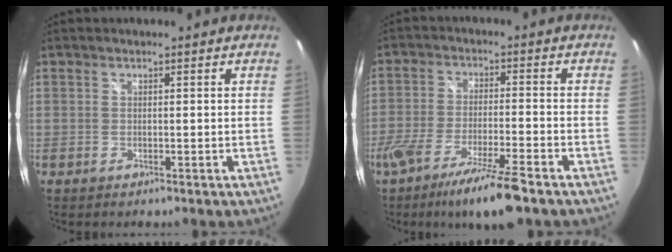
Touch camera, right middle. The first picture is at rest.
{"total": 12.3, "force": [-8.8, 0.8, 8.6], "torque": [-0.177, -0.030, -0.152]}